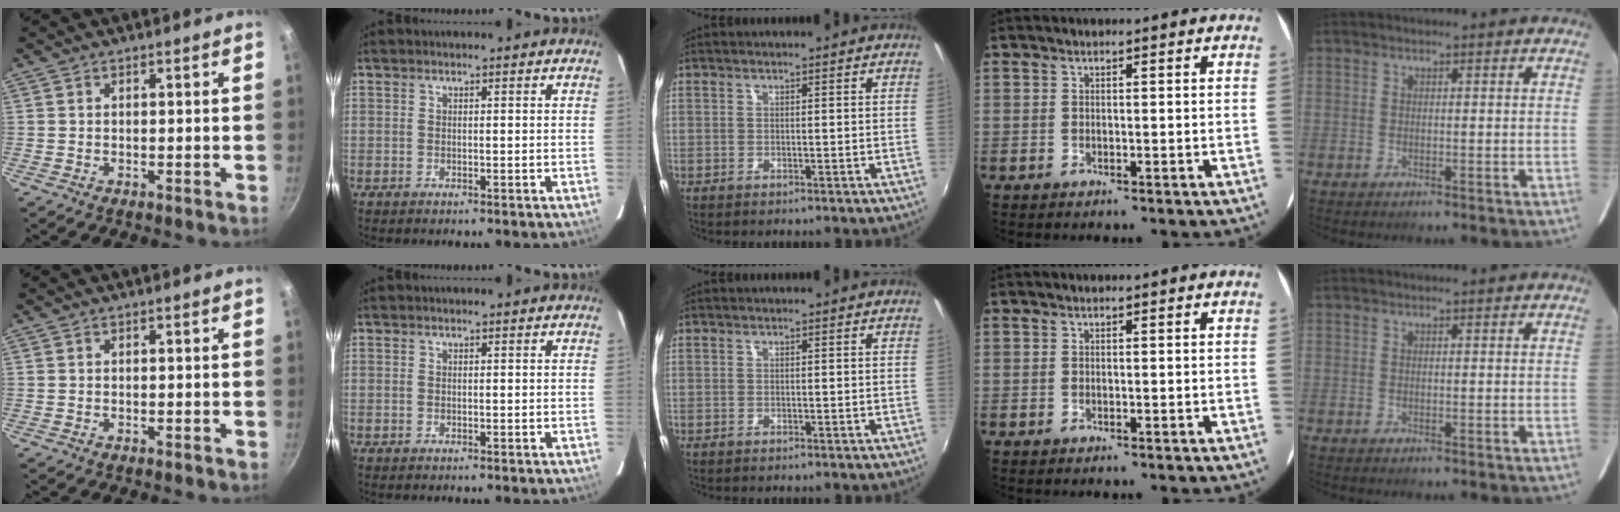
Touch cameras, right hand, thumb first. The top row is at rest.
{}